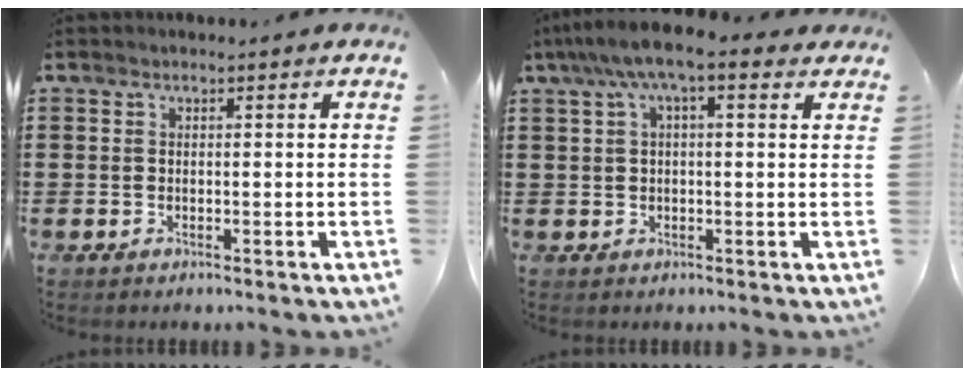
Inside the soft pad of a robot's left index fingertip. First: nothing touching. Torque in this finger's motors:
{"motor_torque": [2.14, 0.00, 0.99, 0.21]}